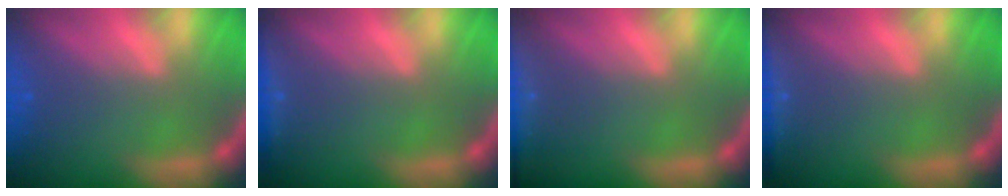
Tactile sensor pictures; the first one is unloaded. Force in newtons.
{"total": 1.9}
{"total": 6.0}
{"total": 2.9}